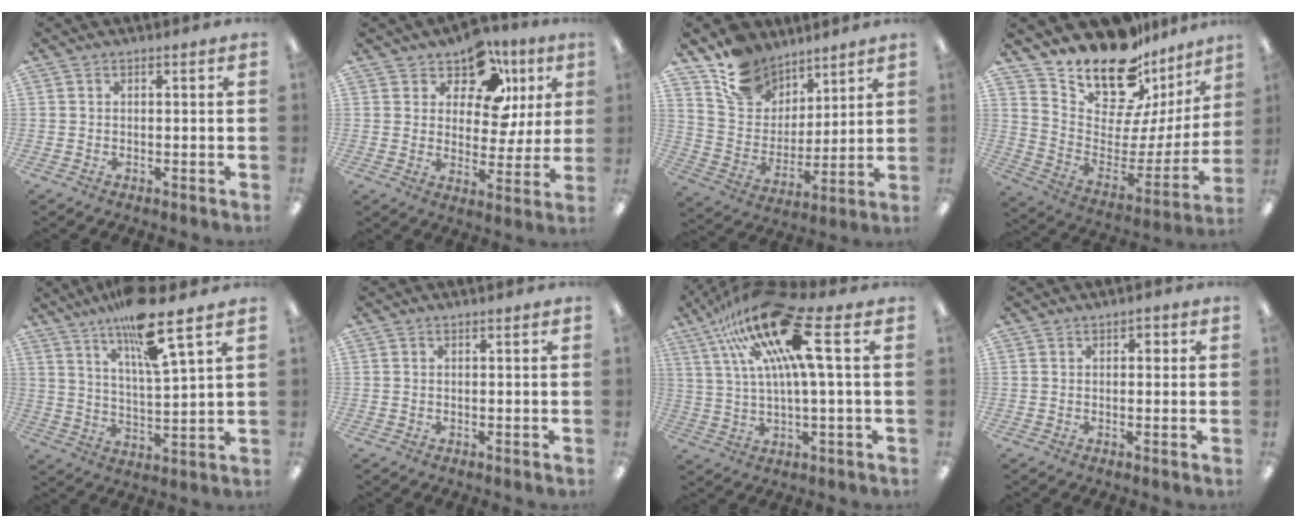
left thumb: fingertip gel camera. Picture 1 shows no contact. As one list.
[{"total": 12.9, "force": [8.0, 7.3, 7.0], "torque": [-0.116, -0.039, 0.146]}, {"total": 14.0, "force": [10.4, 8.9, 3.0], "torque": [-0.068, -0.071, 0.205]}, {"total": 18.5, "force": [16.5, 6.3, 5.4], "torque": [-0.112, -0.147, 0.292]}, {"total": 14.1, "force": [10.1, 2.1, 9.5], "torque": [-0.171, -0.050, 0.164]}, {"total": 0.0}, {"total": 21.2, "force": [10.0, 5.3, 17.9], "torque": [-0.345, -0.032, 0.158]}, {"total": 1.5, "force": [0.6, 1.0, 0.9], "torque": [-0.012, 0.002, 0.008]}]